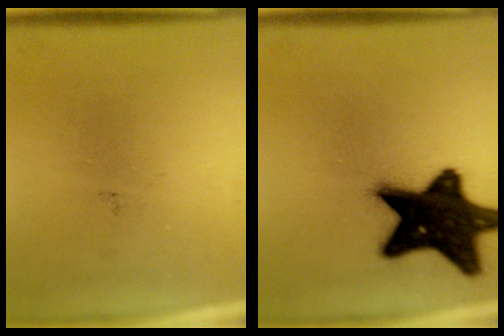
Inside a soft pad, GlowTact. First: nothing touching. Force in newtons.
{"total": 19.8}